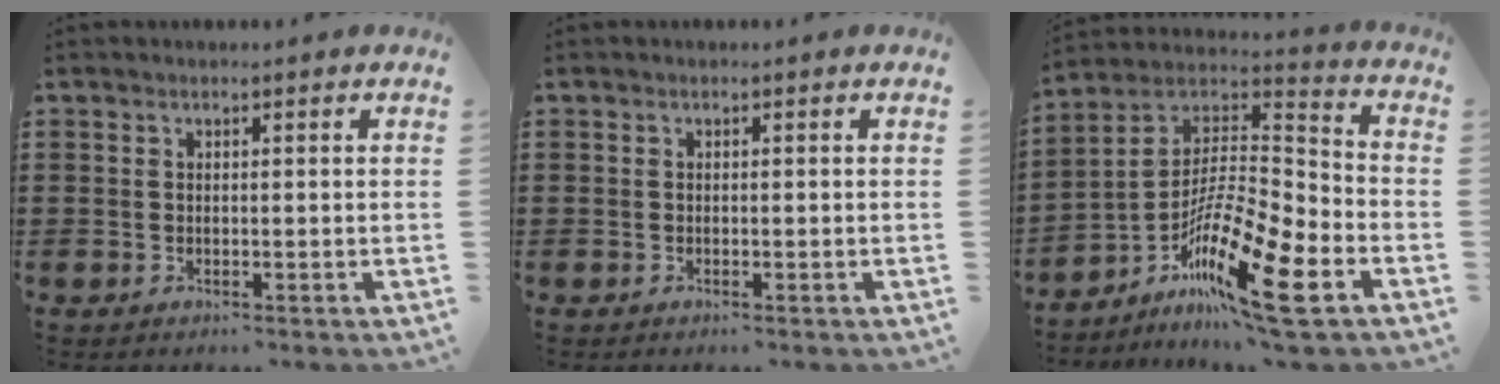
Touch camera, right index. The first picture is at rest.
{"total": 0.0}
{"total": 15.7, "force": [-8.9, 2.6, 12.7], "torque": [-0.248, 0.001, -0.164]}